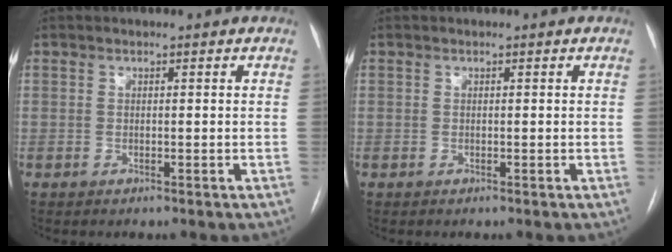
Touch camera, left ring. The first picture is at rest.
{"total": 0.0}